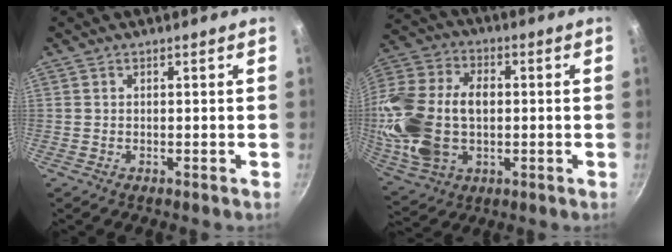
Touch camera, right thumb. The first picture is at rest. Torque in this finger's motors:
{"motor_torque": [1.53, 3.48, 1.48, -0.83, 0.30]}